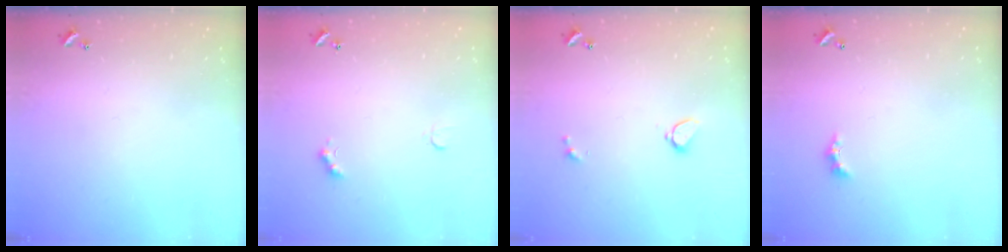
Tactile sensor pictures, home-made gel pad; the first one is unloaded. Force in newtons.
{"total": 2.4, "press": 2.3, "slide": 0.5}
{"total": 1.7, "press": 1.6, "slide": 0.5}
{"total": 2.2, "press": 2.2, "slide": 0.6}